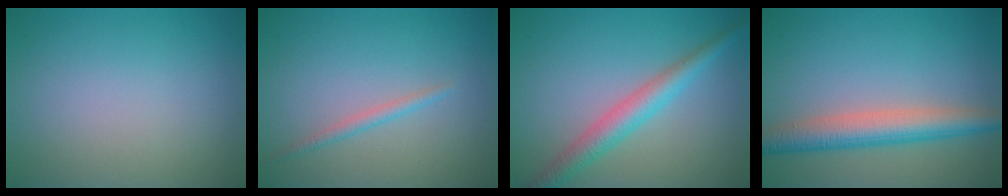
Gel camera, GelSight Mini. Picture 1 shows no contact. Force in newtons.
{"total": 1.2, "press": 1.2, "slide": 0.0}
{"total": 3.6, "press": 3.6, "slide": 0.1}
{"total": 5.1, "press": 5.1, "slide": 0.2}